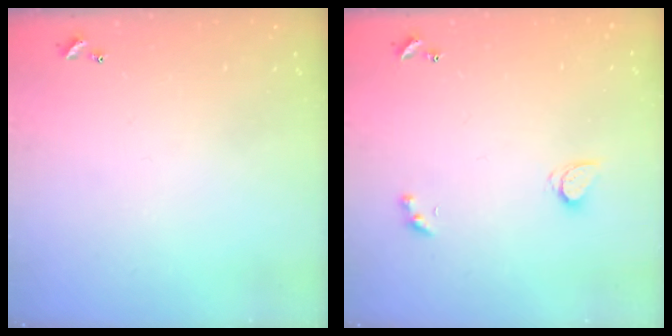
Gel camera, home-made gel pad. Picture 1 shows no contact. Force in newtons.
{"total": 2.3, "press": 2.3, "slide": 0.3}